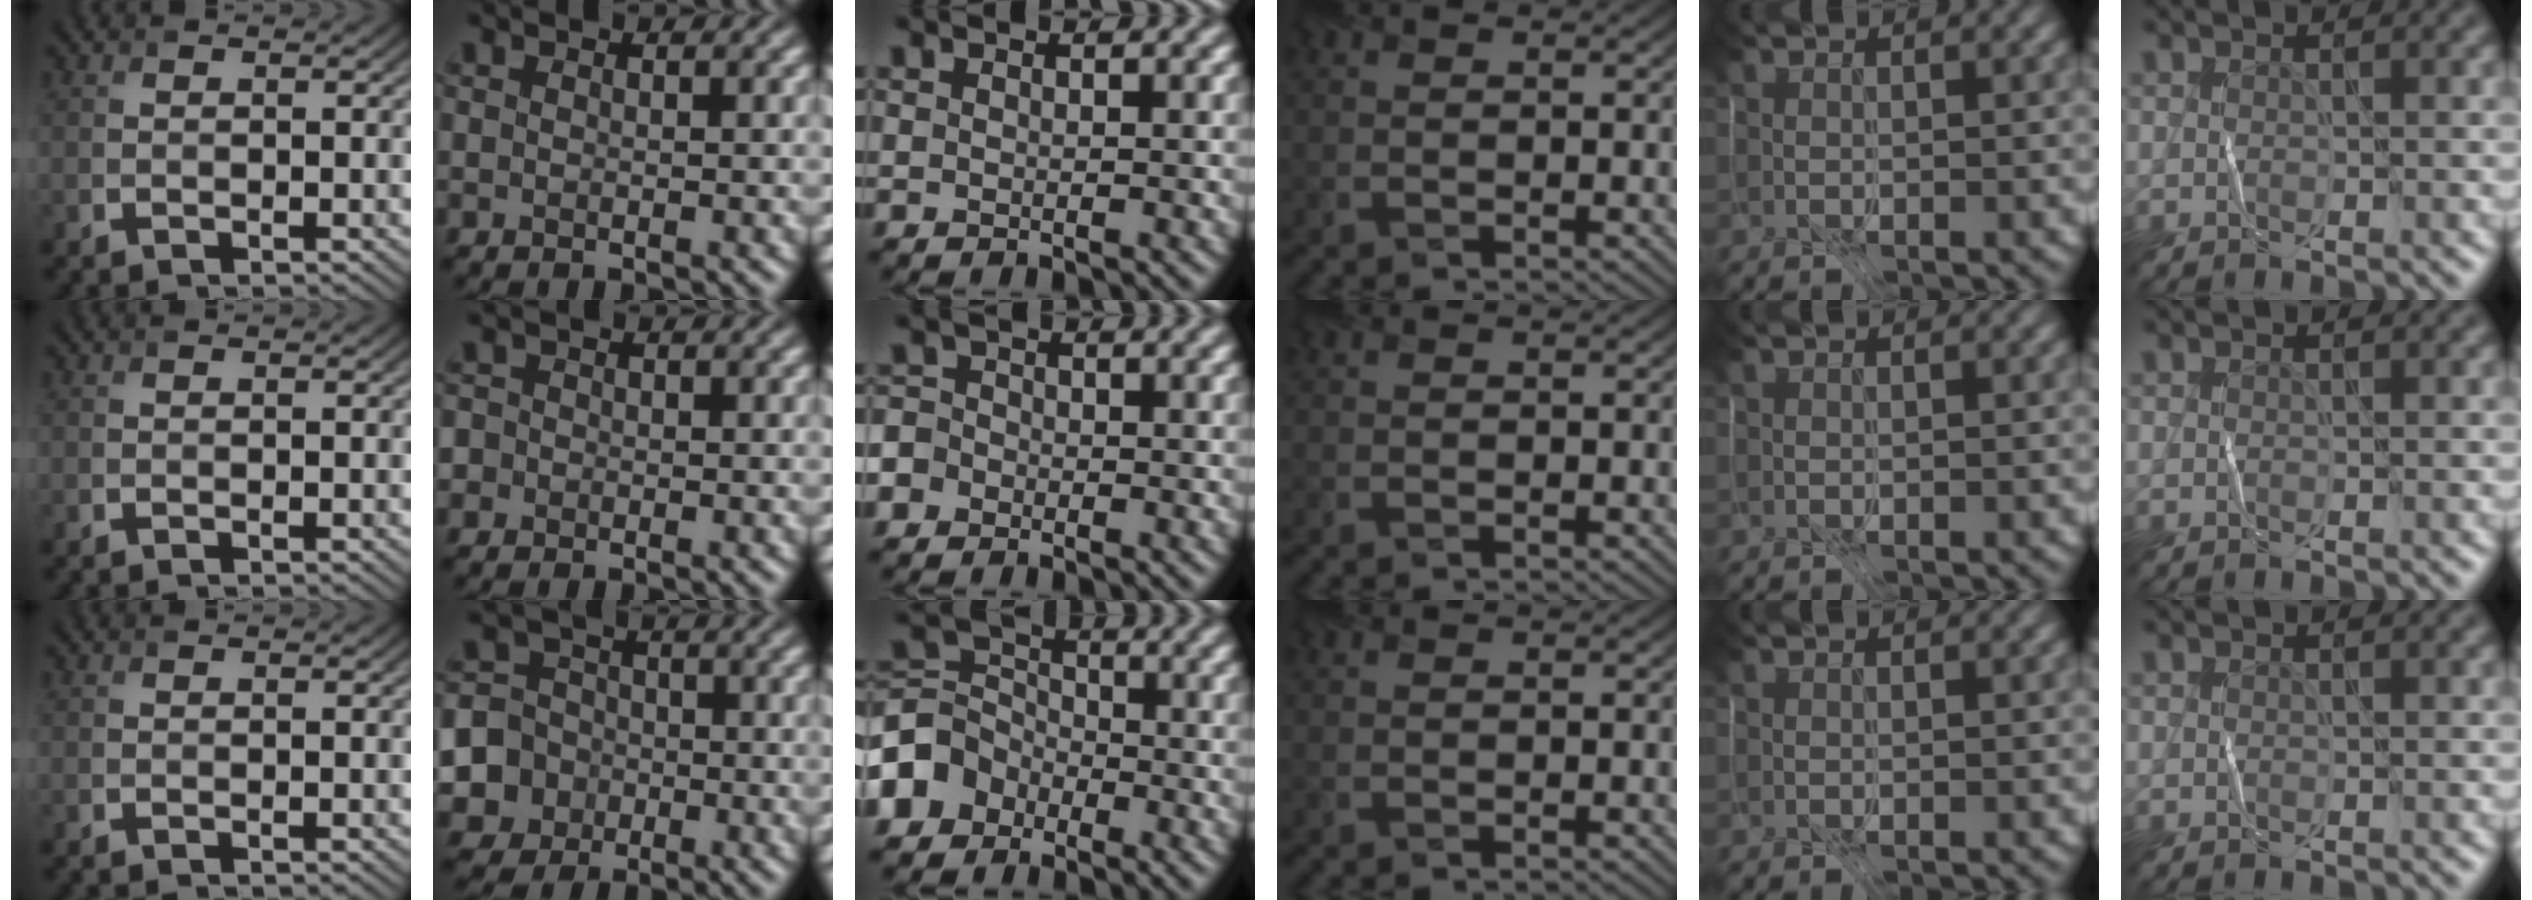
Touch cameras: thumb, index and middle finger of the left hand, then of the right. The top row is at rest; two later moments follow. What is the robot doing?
{"motion": "fold", "object": "coffee filter"}